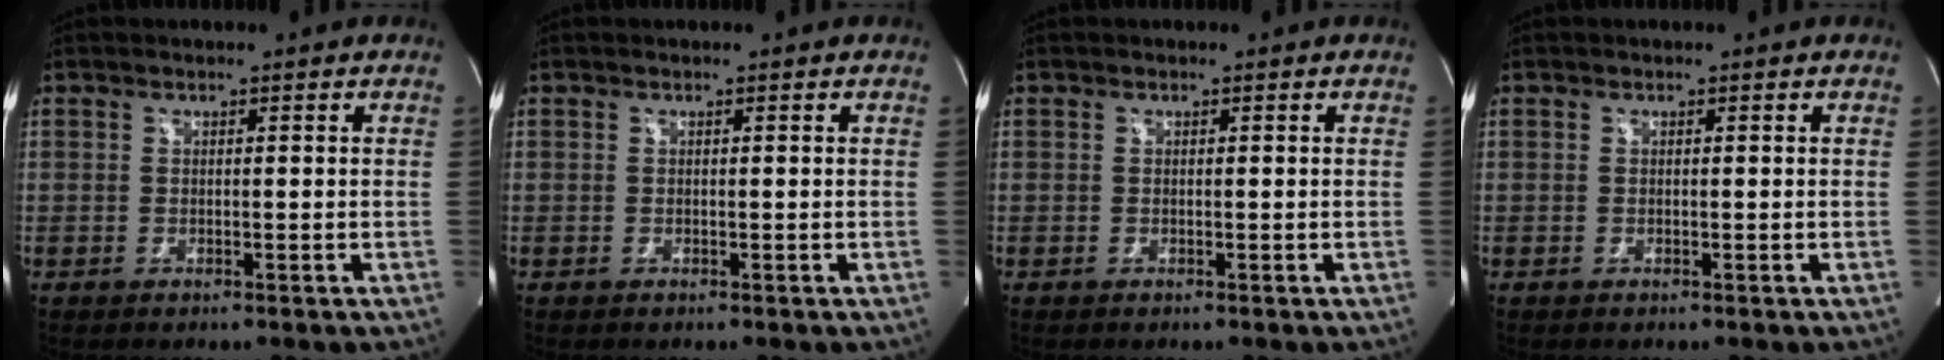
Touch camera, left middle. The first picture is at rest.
{"total": 0.0}
{"total": 0.0}
{"total": 0.0}